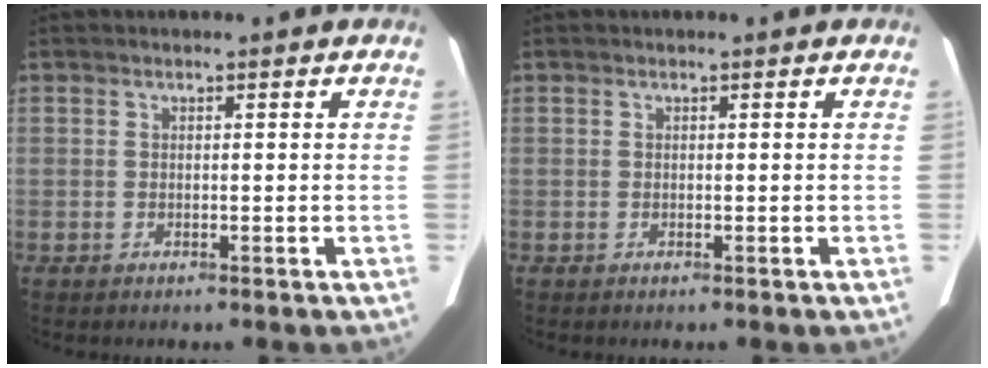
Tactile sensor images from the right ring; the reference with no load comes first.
{"total": 0.0}